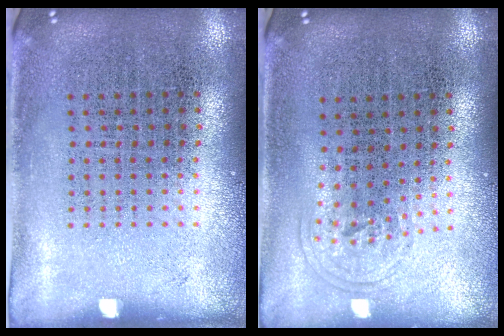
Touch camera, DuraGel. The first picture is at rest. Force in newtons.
{"total": 0.8, "press": 0.6, "slide": 0.6}